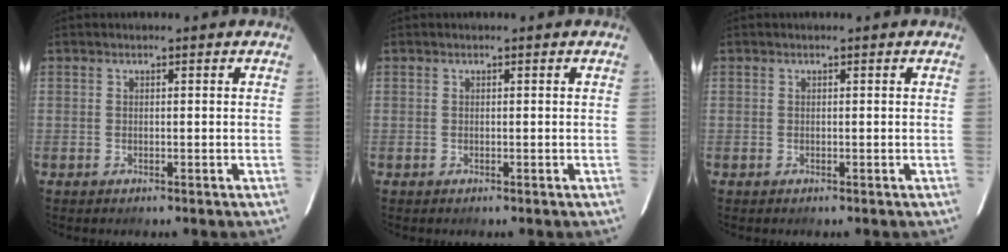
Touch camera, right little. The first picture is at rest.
{"total": 0.0}
{"total": 0.0}